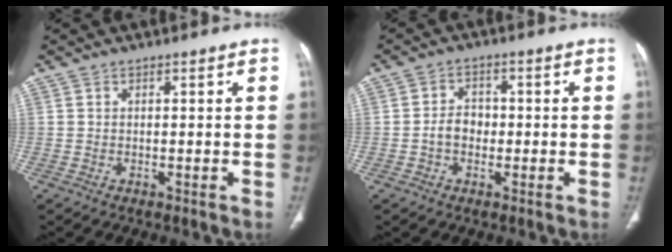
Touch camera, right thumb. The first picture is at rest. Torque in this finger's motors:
{"motor_torque": [0.95, 0.73, 0.93, -0.47, 0.13]}